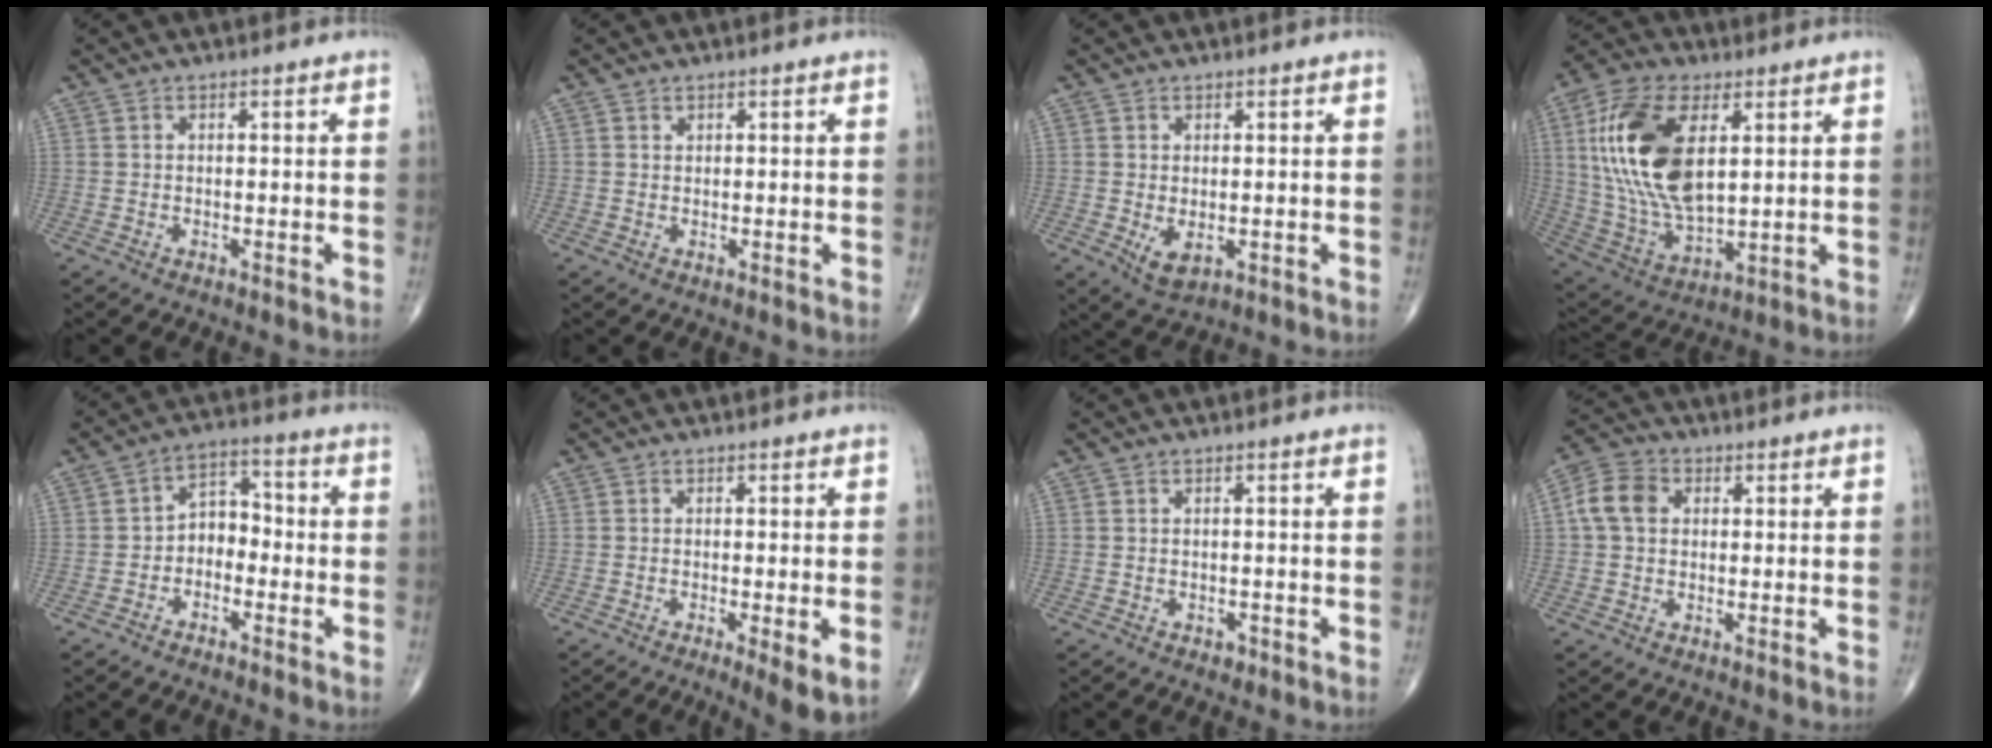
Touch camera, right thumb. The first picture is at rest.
{"total": 0.5, "force": [0.4, 0.4, 0.1], "torque": [0.002, -0.002, 0.005]}
{"total": 3.8, "force": [-0.6, 2.1, 3.1], "torque": [-0.046, -0.009, 0.002]}
{"total": 20.8, "force": [5.0, 10.7, 17.2], "torque": [-0.342, -0.016, 0.096]}
{"total": 5.9, "force": [-1.9, 4.3, 3.6], "torque": [-0.035, 0.036, -0.048]}
{"total": 5.4, "force": [-1.6, 1.0, 5.1], "torque": [-0.084, -0.017, -0.028]}
{"total": 1.0, "force": [-0.6, 0.6, 0.5], "torque": [-0.005, 0.001, -0.008]}
{"total": 6.8, "force": [1.1, 5.2, 4.3], "torque": [-0.080, 0.017, 0.014]}